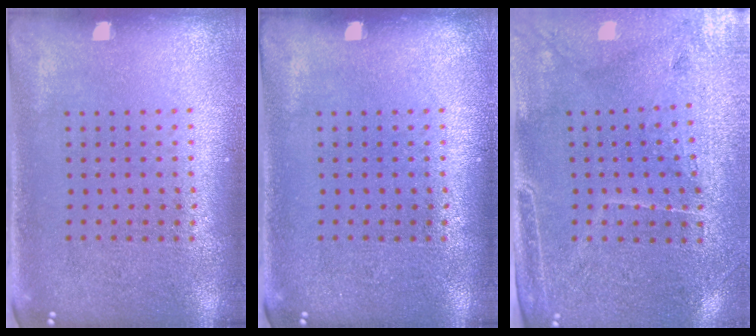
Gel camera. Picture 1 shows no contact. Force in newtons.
{"total": 0.0}
{"total": 3.2, "press": 3.0, "slide": 1.3}